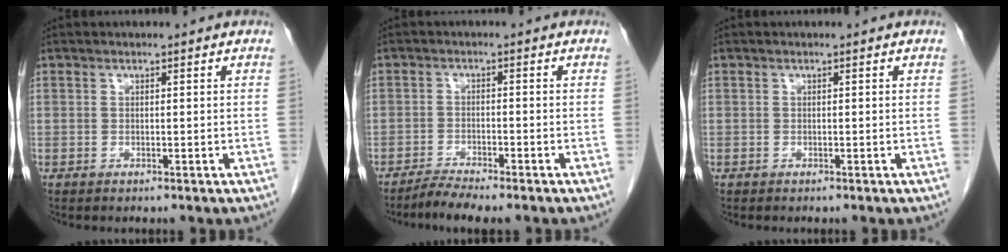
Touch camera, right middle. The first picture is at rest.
{"total": 3.9, "force": [-3.5, -0.2, 1.7], "torque": [-0.033, -0.012, -0.063]}
{"total": 0.0}